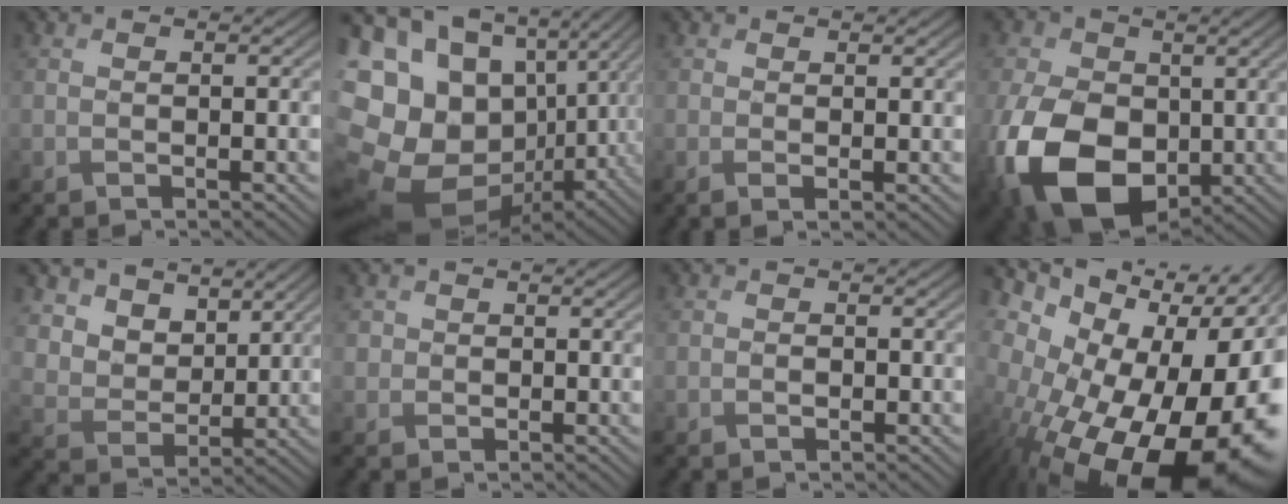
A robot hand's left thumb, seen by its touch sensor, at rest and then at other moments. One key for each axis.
{"total": 20.9, "fx": -1.1, "fy": 15.9, "fz": 13.6, "tx": -0.303, "ty": -0.026, "tz": 0.014}
{"total": 1.1, "fx": 0.5, "fy": 0.0, "fz": 1.0, "tx": -0.019, "ty": -0.002, "tz": 0.008}
{"total": 15.7, "fx": -3.0, "fy": 10.6, "fz": 11.2, "tx": -0.277, "ty": -0.026, "tz": -0.058}
{"total": 7.8, "fx": 5.4, "fy": 4.6, "fz": 3.3, "tx": -0.100, "ty": -0.022, "tz": 0.108}
{"total": 1.3, "fx": 0.3, "fy": 1.2, "fz": 0.1, "tx": -0.002, "ty": -0.004, "tz": 0.005}
{"total": 0.5, "fx": -0.2, "fy": 0.3, "fz": 0.4, "tx": -0.007, "ty": 0.000, "tz": -0.002}
{"total": 23.7, "fx": -8.8, "fy": 15.0, "fz": 16.2, "tx": -0.261, "ty": -0.063, "tz": -0.125}